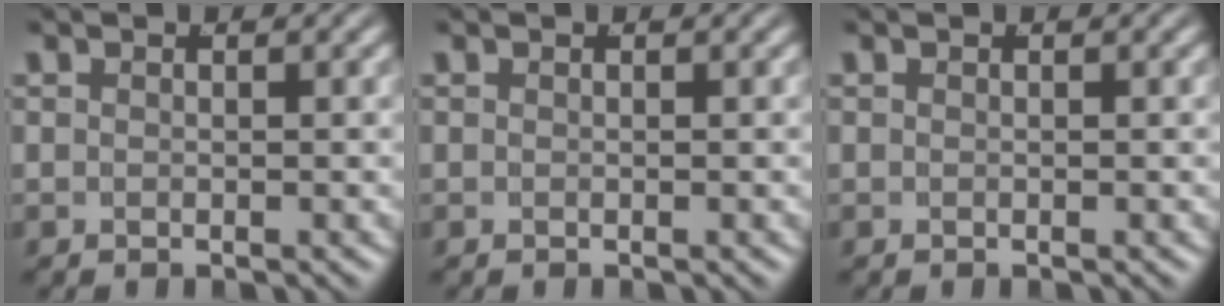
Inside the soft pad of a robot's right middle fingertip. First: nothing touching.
{"total": 0.0}
{"total": 0.0}